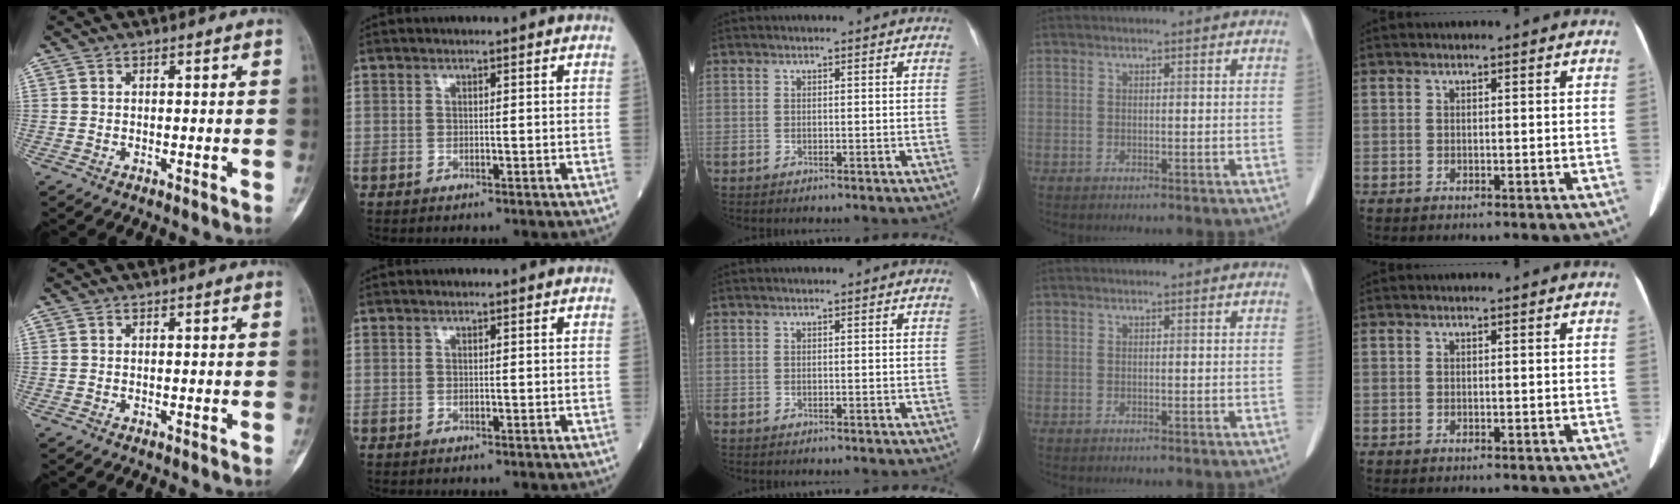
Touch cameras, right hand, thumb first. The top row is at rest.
{}